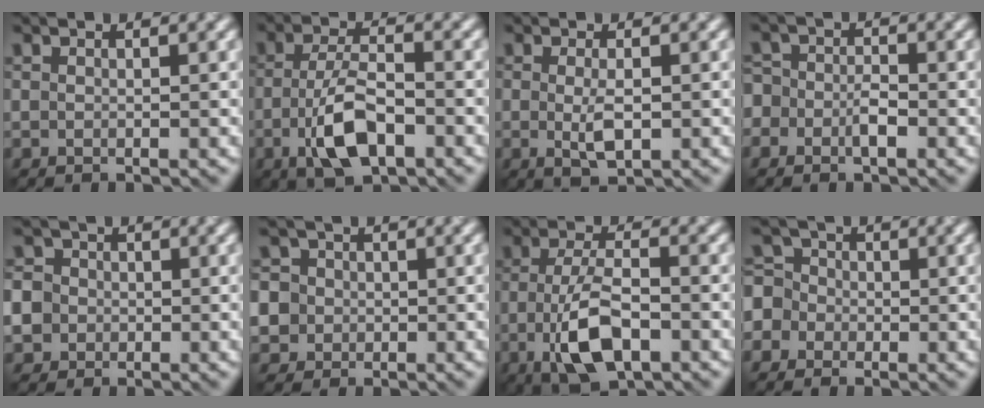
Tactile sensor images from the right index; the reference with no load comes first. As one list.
[{"total": 5.9, "force": [-2.2, 2.4, 4.9], "torque": [-0.100, 0.000, -0.044]}, {"total": 2.5, "force": [-0.2, 0.6, 2.4], "torque": [-0.049, -0.006, -0.001]}, {"total": 2.1, "force": [-1.0, 1.4, 1.2], "torque": [-0.020, 0.005, -0.026]}, {"total": 8.3, "force": [-1.7, 7.6, 2.8], "torque": [-0.062, 0.008, -0.073]}, {"total": 6.7, "force": [-0.1, 6.3, 2.1], "torque": [-0.047, 0.027, -0.029]}, {"total": 6.5, "force": [-2.0, 2.6, 5.6], "torque": [-0.113, -0.003, -0.040]}, {"total": 4.9, "force": [-1.4, 4.5, 1.4], "torque": [-0.025, 0.020, -0.051]}]